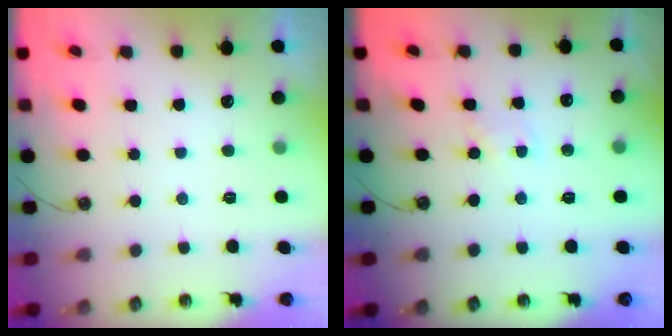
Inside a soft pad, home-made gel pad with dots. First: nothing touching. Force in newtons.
{"total": 2.0, "press": 2.0, "slide": 0.3}